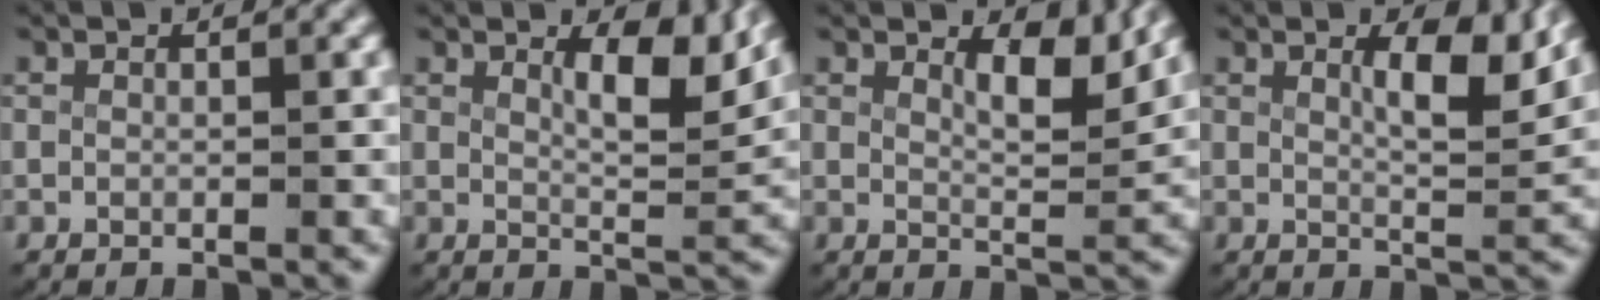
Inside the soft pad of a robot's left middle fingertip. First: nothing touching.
{"total": 4.7, "force": [2.8, 1.6, 3.4], "torque": [-0.044, -0.010, 0.043]}
{"total": 4.0, "force": [2.7, 1.4, 2.5], "torque": [-0.032, -0.012, 0.042]}
{"total": 4.3, "force": [2.2, 1.4, 3.4], "torque": [-0.046, -0.008, 0.034]}